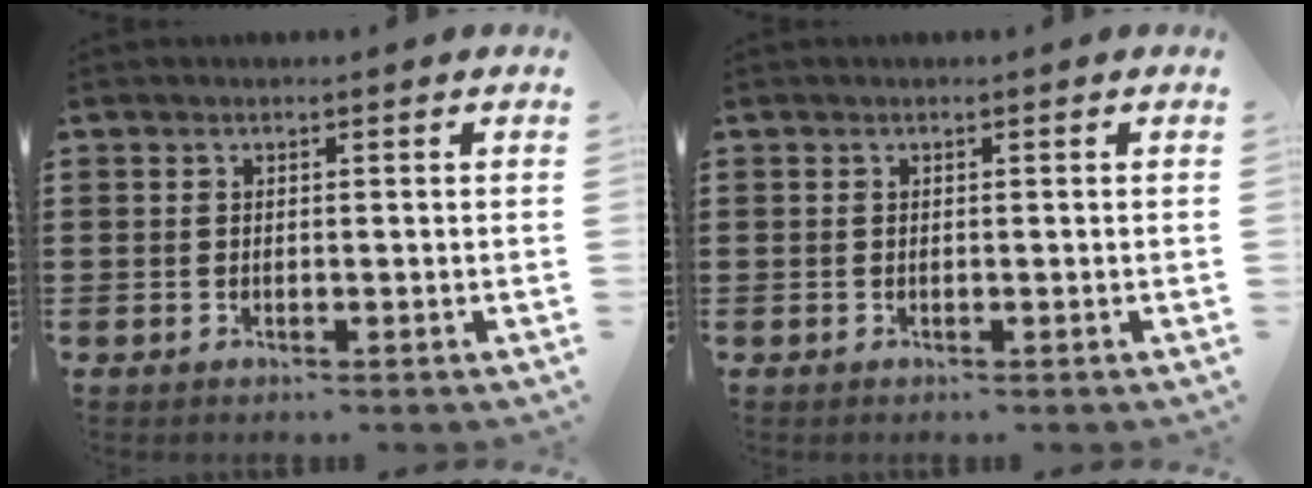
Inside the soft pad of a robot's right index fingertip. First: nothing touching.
{"total": 0.0}